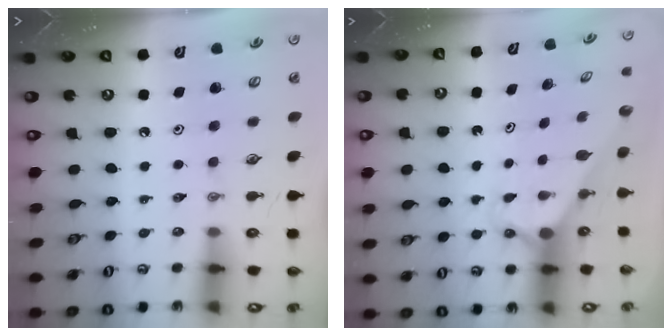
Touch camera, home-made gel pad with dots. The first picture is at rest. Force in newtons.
{"total": 2.8, "press": 2.8, "slide": 0.0}